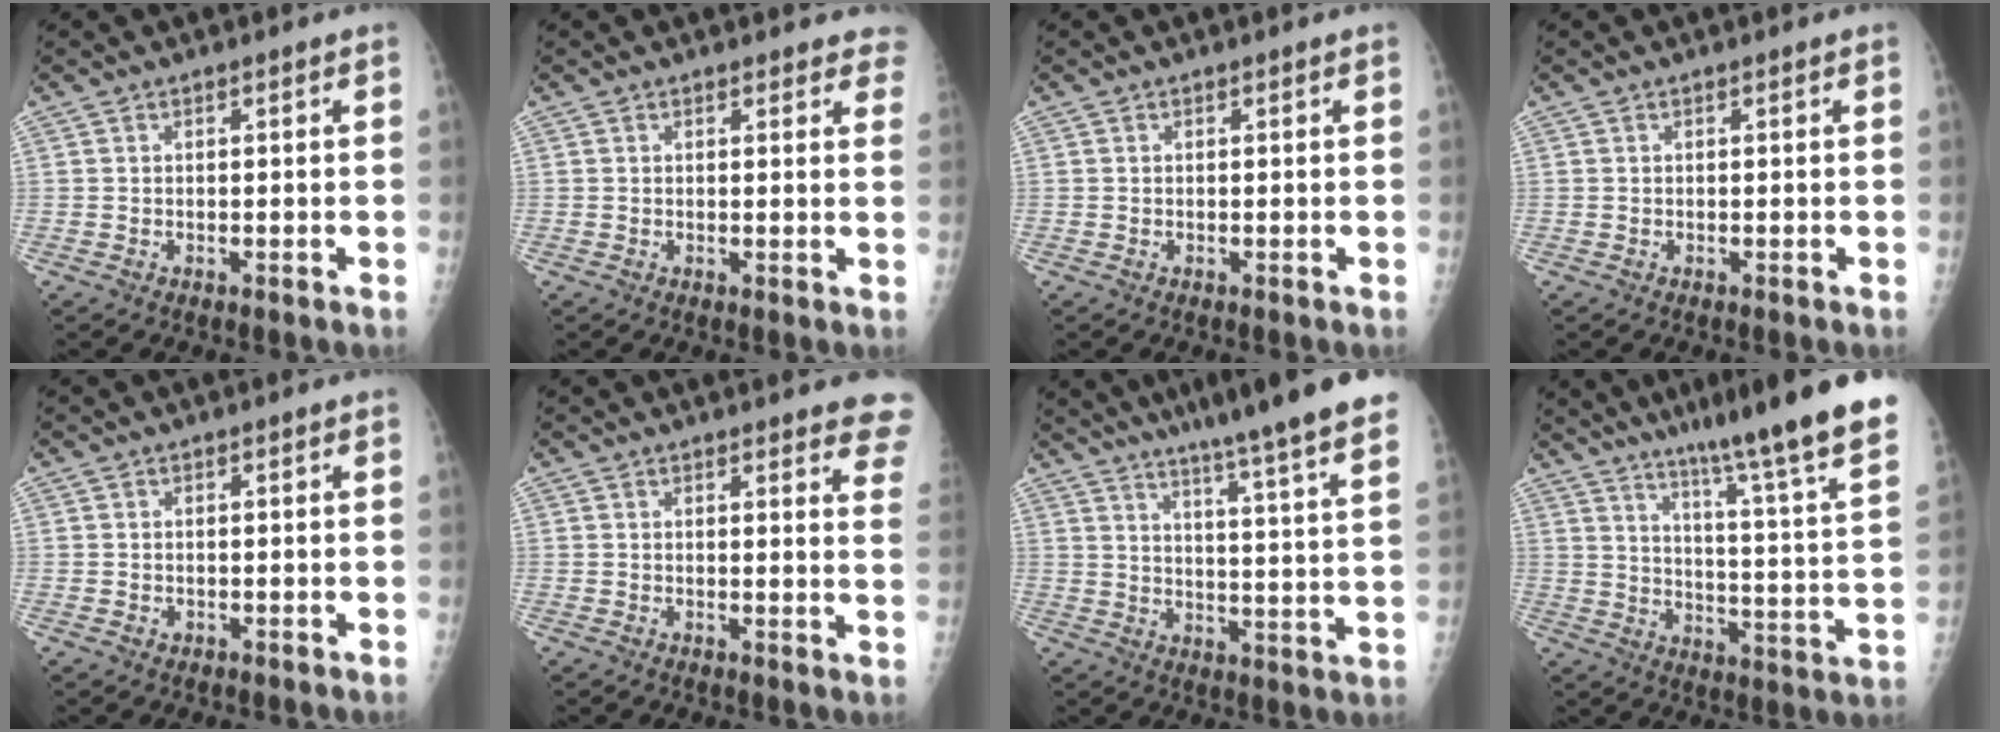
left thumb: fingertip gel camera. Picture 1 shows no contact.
{"total": 4.7, "force": [4.2, 1.8, 1.1], "torque": [0.024, -0.017, 0.028]}
{"total": 0.0}
{"total": 0.0}
{"total": 0.6, "force": [-0.1, 0.6, 0.2], "torque": [-0.001, 0.001, -0.001]}
{"total": 8.8, "force": [7.7, 1.9, 3.9], "torque": [-0.011, -0.032, 0.063]}
{"total": 20.2, "force": [16.3, 0.3, 12.0], "torque": [-0.156, -0.079, 0.213]}
{"total": 23.0, "force": [17.6, 0.5, 14.8], "torque": [-0.200, -0.094, 0.249]}